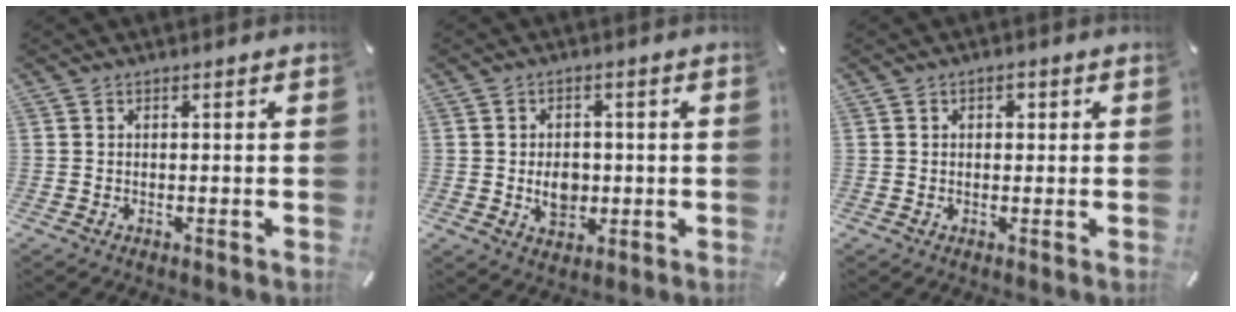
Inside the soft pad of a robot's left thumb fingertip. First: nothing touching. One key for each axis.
{"total": 5.8, "fx": -0.5, "fy": 4.6, "fz": 3.4, "tx": -0.047, "ty": -0.004, "tz": -0.011}
{"total": 1.6, "fx": 0.3, "fy": 1.3, "fz": 0.8, "tx": -0.009, "ty": 0.005, "tz": 0.001}